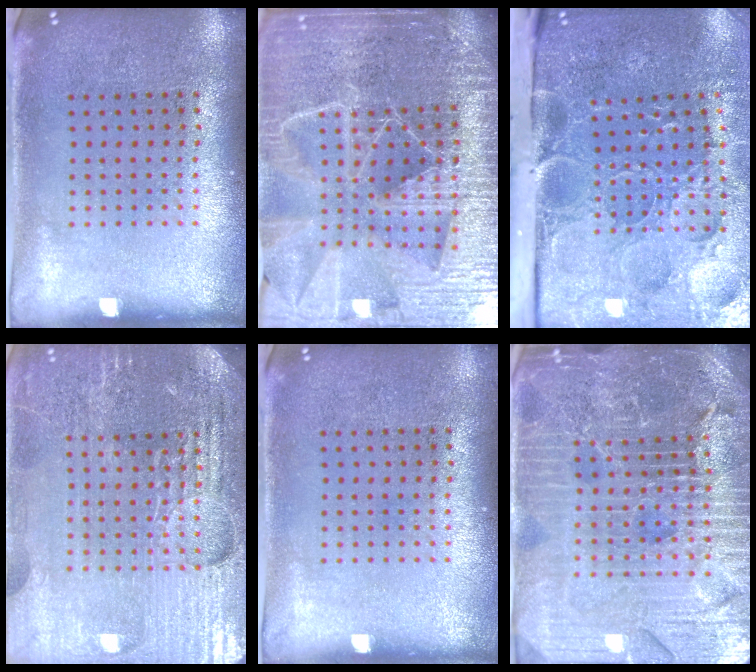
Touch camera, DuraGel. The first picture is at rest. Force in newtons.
{"total": 6.5, "press": 5.5, "slide": 3.3}
{"total": 5.4, "press": 4.1, "slide": 3.5}
{"total": 4.9, "press": 4.6, "slide": 1.8}
{"total": 0.0}
{"total": 5.8, "press": 5.1, "slide": 2.6}